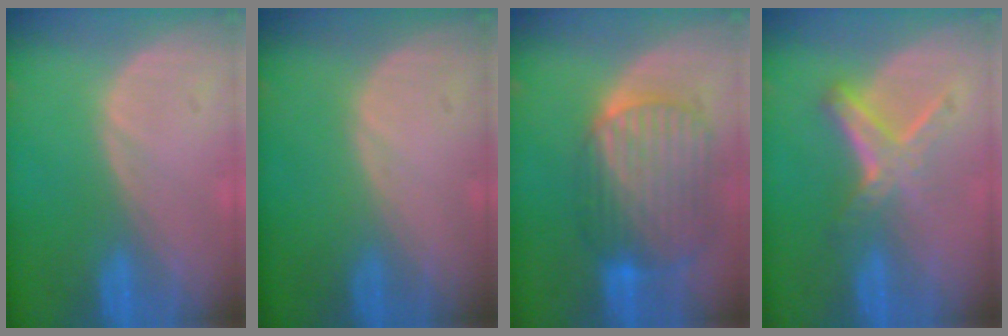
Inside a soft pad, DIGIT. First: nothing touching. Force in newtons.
{"total": 0.0}
{"total": 10.3, "press": 8.7, "slide": 5.6}
{"total": 6.0, "press": 5.1, "slide": 3.2}